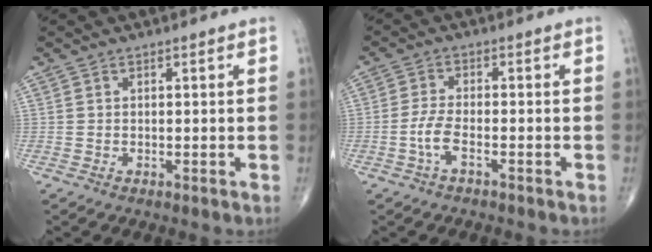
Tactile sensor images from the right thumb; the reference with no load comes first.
{"total": 3.8, "force": [-1.8, 1.3, 3.1], "torque": [-0.075, 0.016, -0.036]}